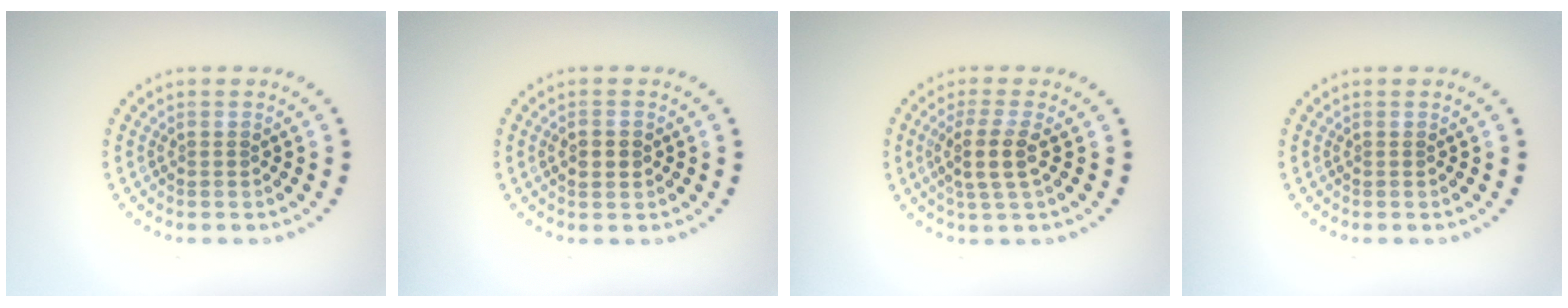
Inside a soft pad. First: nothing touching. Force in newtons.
{"total": 2.3, "press": 2.2, "slide": 0.1}
{"total": 2.7, "press": 2.2, "slide": 1.6}
{"total": 0.0}